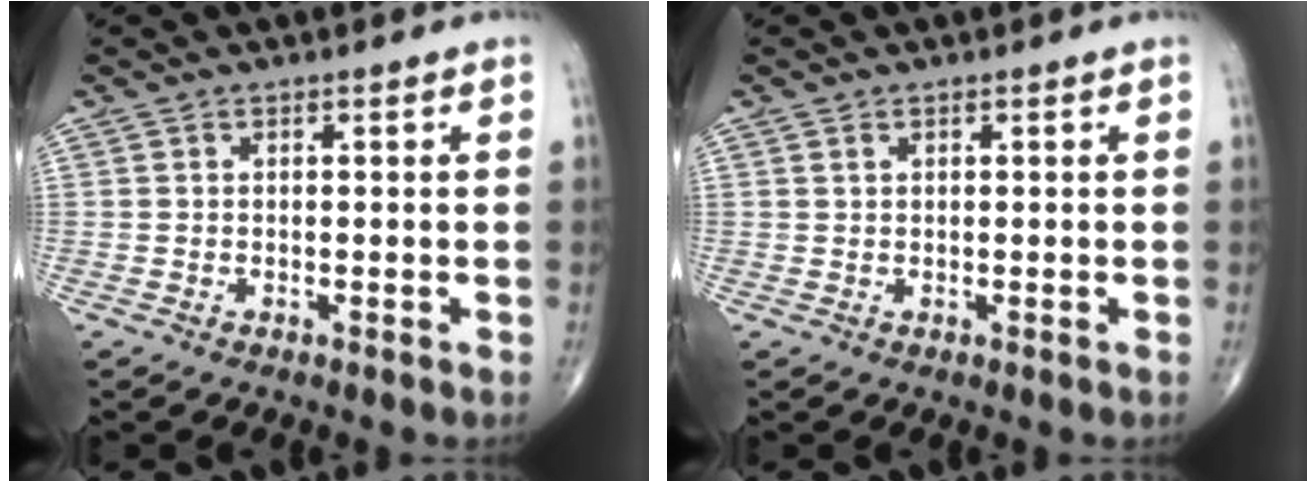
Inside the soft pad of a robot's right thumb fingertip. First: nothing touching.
{"total": 0.6, "force": [0.4, 0.4, 0.3], "torque": [-0.005, -0.001, 0.009]}